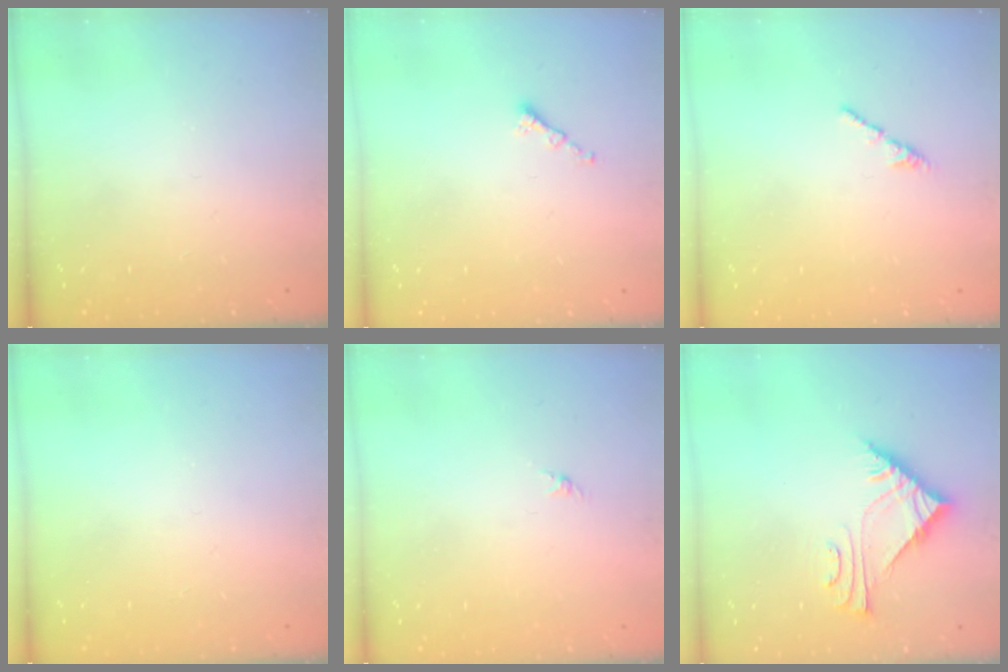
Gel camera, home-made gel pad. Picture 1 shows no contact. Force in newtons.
{"total": 1.4, "press": 1.2, "slide": 0.6}
{"total": 0.8, "press": 0.7, "slide": 0.5}
{"total": 0.0}
{"total": 0.0}
{"total": 7.3, "press": 7.3, "slide": 0.5}